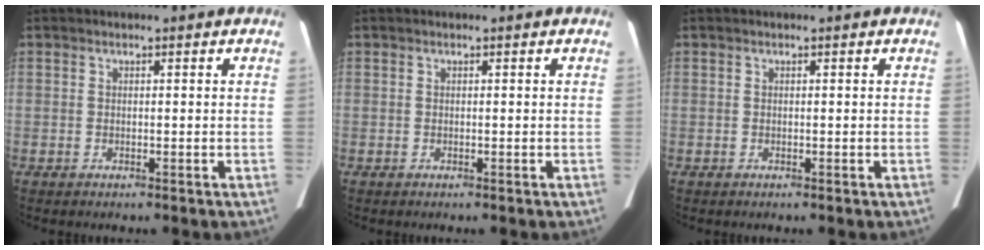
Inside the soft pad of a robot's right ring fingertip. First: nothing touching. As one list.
[{"total": 0.0}, {"total": 0.0}]